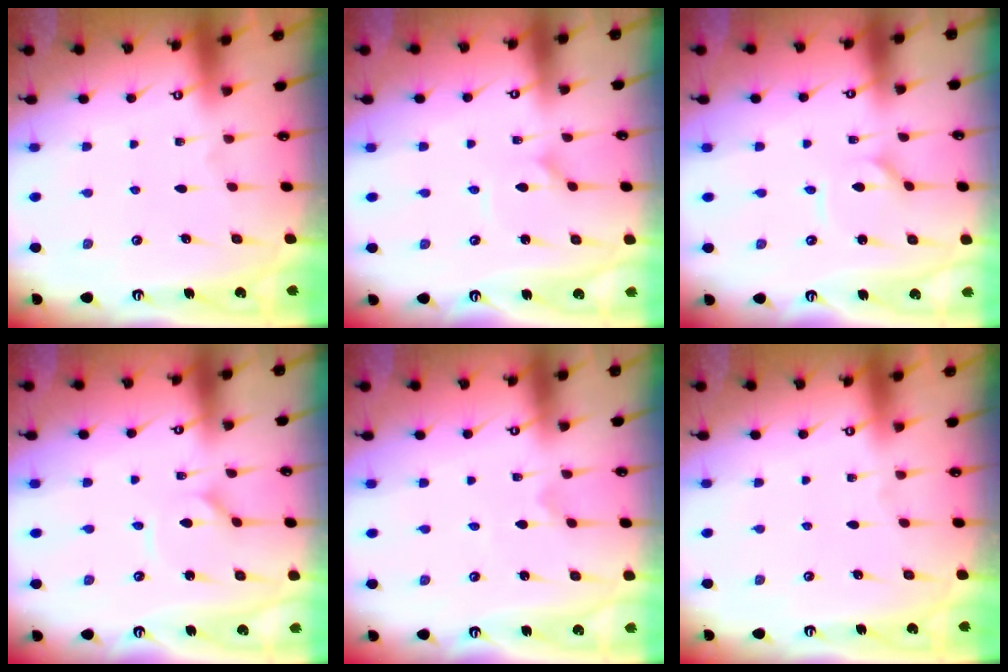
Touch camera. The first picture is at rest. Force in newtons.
{"total": 1.0, "press": 1.0, "slide": 0.2}
{"total": 1.3, "press": 1.2, "slide": 0.1}
{"total": 1.1, "press": 1.1, "slide": 0.2}
{"total": 0.0}
{"total": 0.0}